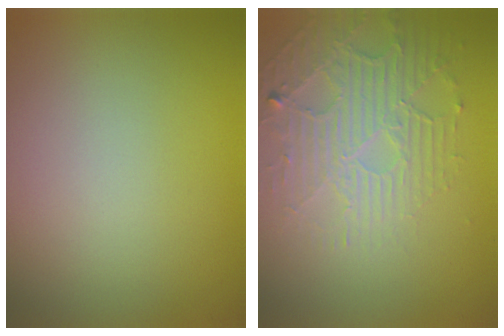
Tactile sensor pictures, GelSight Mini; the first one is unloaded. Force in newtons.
{"total": 4.7, "press": 3.4, "slide": 3.3}